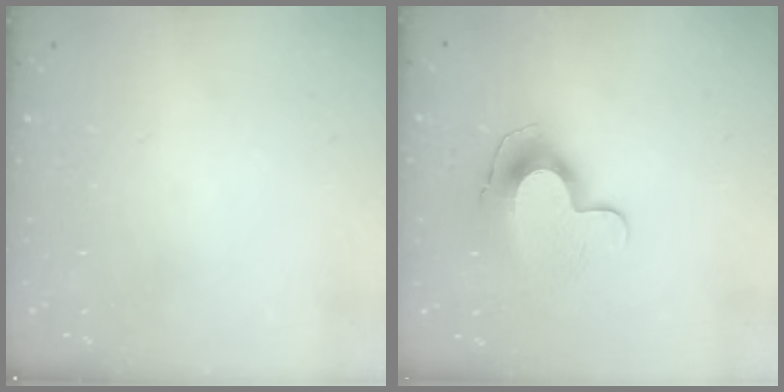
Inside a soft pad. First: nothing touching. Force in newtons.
{"total": 11.1, "press": 11.1, "slide": 0.7}